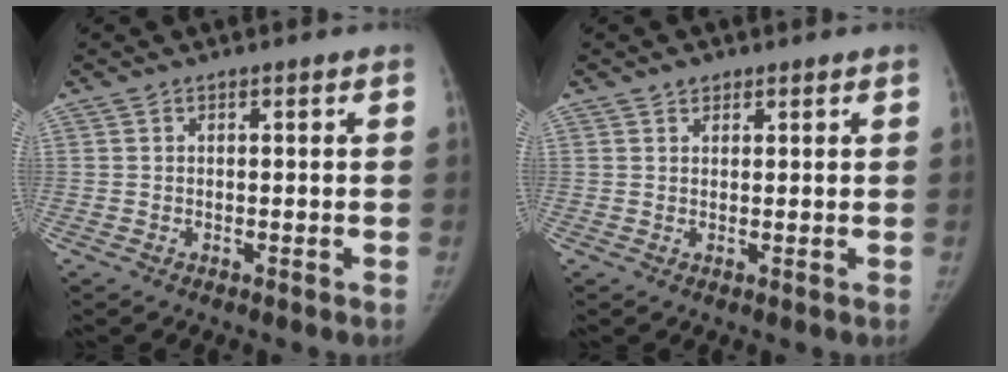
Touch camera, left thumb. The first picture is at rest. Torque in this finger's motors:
{"motor_torque": [-0.01, -0.07, 0.56, -0.40, 0.00]}